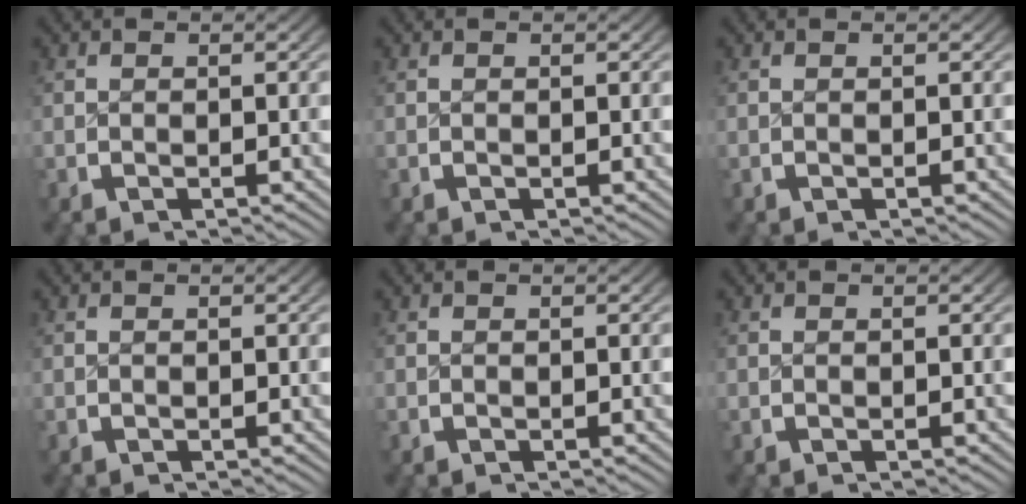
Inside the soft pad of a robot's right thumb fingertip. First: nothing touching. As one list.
[{"total": 0.0}, {"total": 0.0}, {"total": 0.0}, {"total": 0.0}, {"total": 0.0}]